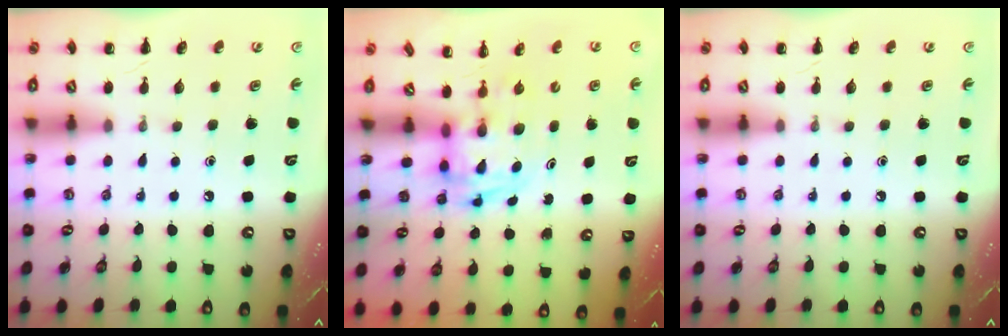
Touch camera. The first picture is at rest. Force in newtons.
{"total": 2.7, "press": 2.7, "slide": 0.5}
{"total": 0.0}